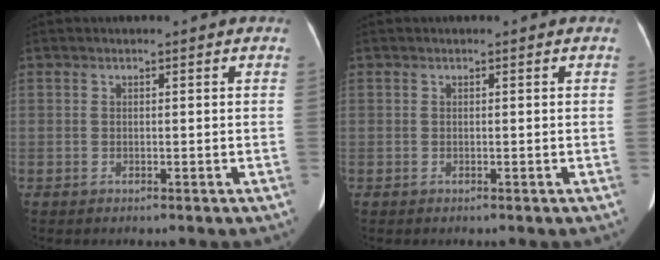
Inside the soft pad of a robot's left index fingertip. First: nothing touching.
{"total": 0.0}